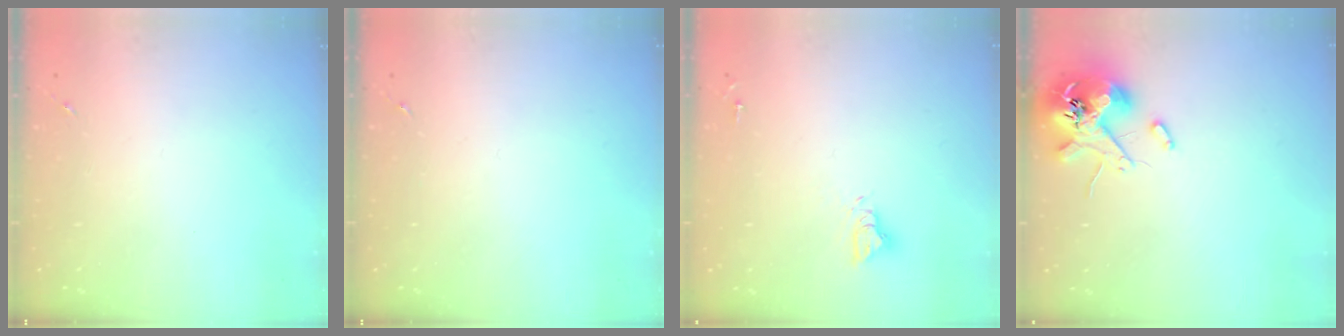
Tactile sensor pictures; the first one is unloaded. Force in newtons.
{"total": 0.0}
{"total": 5.5, "press": 5.5, "slide": 0.5}
{"total": 11.8, "press": 11.6, "slide": 1.8}